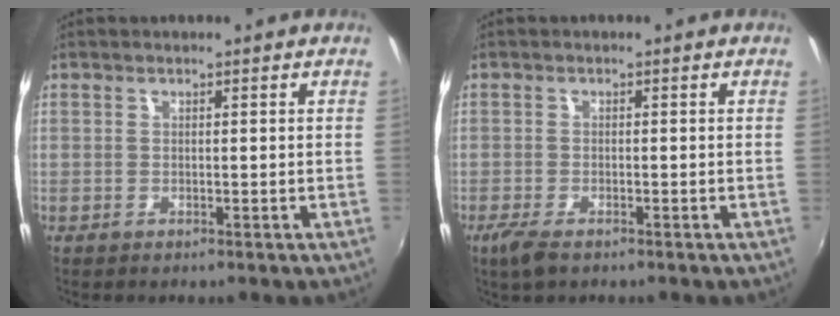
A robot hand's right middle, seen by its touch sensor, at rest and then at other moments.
{"total": 3.5, "force": [-2.4, 1.2, 2.3], "torque": [-0.056, -0.010, -0.045]}